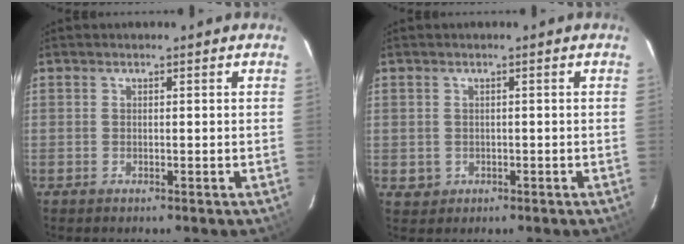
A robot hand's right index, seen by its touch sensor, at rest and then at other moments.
{"total": 2.4, "force": [-0.3, 2.3, 0.4], "torque": [-0.008, 0.002, 0.002]}